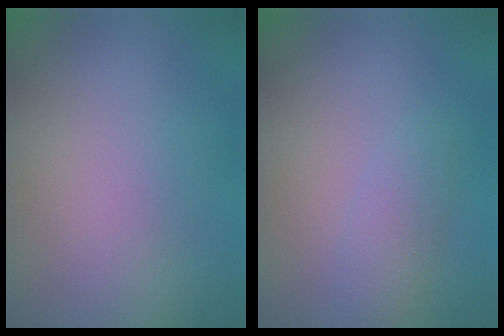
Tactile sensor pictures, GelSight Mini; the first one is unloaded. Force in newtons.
{"total": 1.5, "press": 1.5, "slide": 0.1}